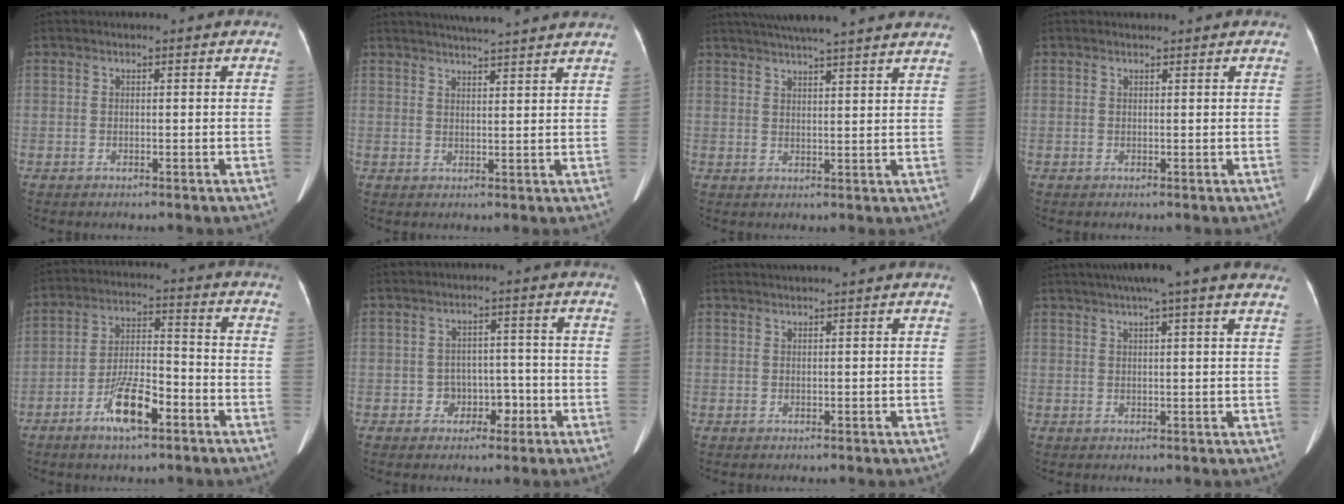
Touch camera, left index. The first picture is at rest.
{"total": 11.1, "force": [10.2, -0.2, 4.4], "torque": [-0.070, 0.020, 0.126]}
{"total": 18.9, "force": [16.7, 0.9, 8.9], "torque": [-0.148, 0.031, 0.220]}
{"total": 0.8, "force": [0.8, 0.2, 0.1], "torque": [-0.011, 0.008, 0.014]}
{"total": 8.9, "force": [-4.9, 2.4, 7.0], "torque": [-0.141, 0.000, -0.089]}
{"total": 3.8, "force": [-1.6, 3.1, 1.5], "torque": [-0.020, 0.014, -0.019]}
{"total": 3.2, "force": [2.8, -0.8, 1.3], "torque": [-0.012, 0.024, 0.047]}
{"total": 12.7, "force": [10.2, 0.0, 7.6], "torque": [-0.122, 0.037, 0.121]}